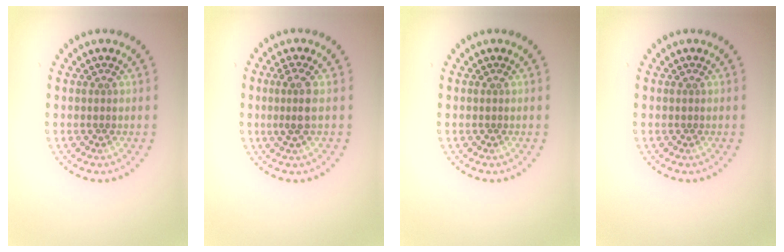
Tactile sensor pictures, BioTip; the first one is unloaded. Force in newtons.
{"total": 2.1, "press": 1.7, "slide": 1.2}
{"total": 0.0}
{"total": 0.0}